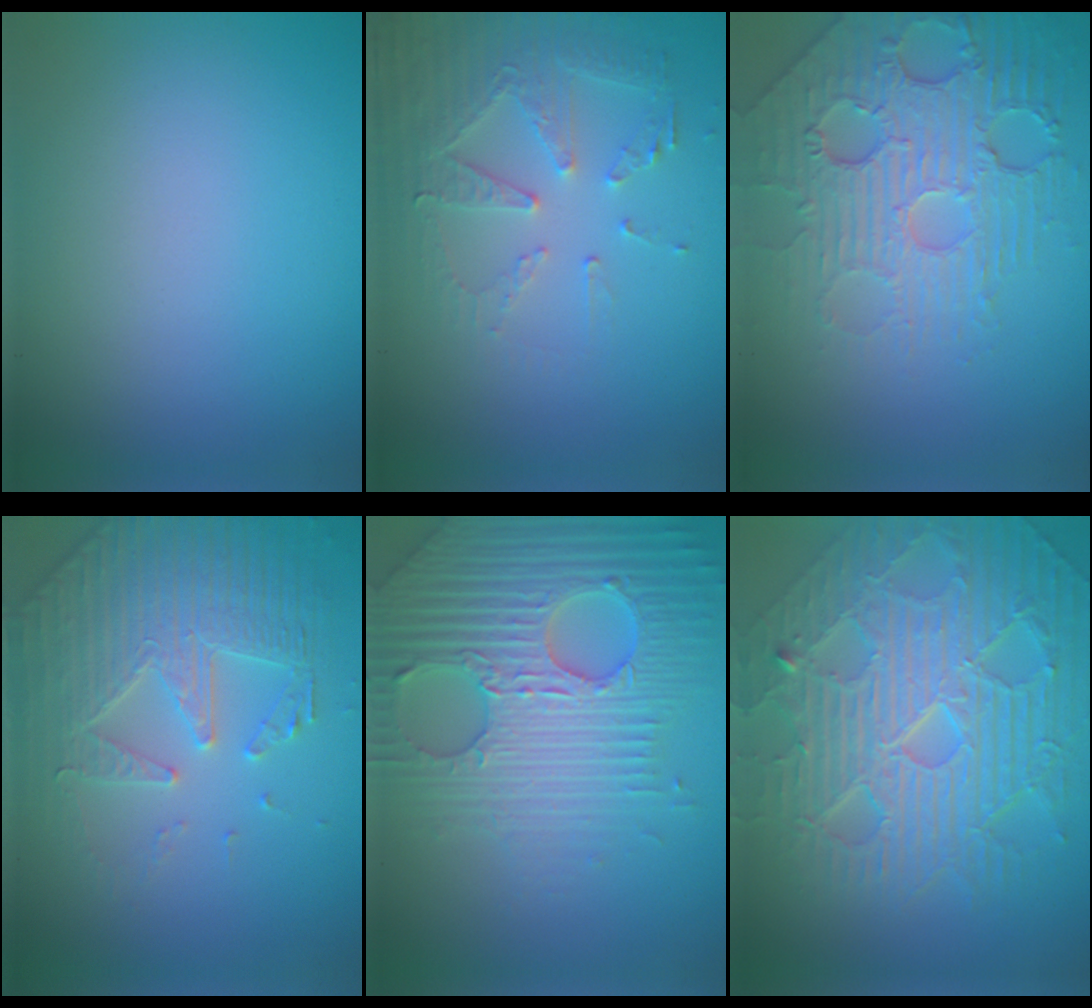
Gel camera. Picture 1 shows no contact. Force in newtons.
{"total": 5.3, "press": 3.6, "slide": 3.8}
{"total": 6.5, "press": 5.1, "slide": 4.1}
{"total": 4.4, "press": 4.2, "slide": 1.3}
{"total": 7.3, "press": 7.1, "slide": 1.8}
{"total": 11.1, "press": 7.2, "slide": 8.5}